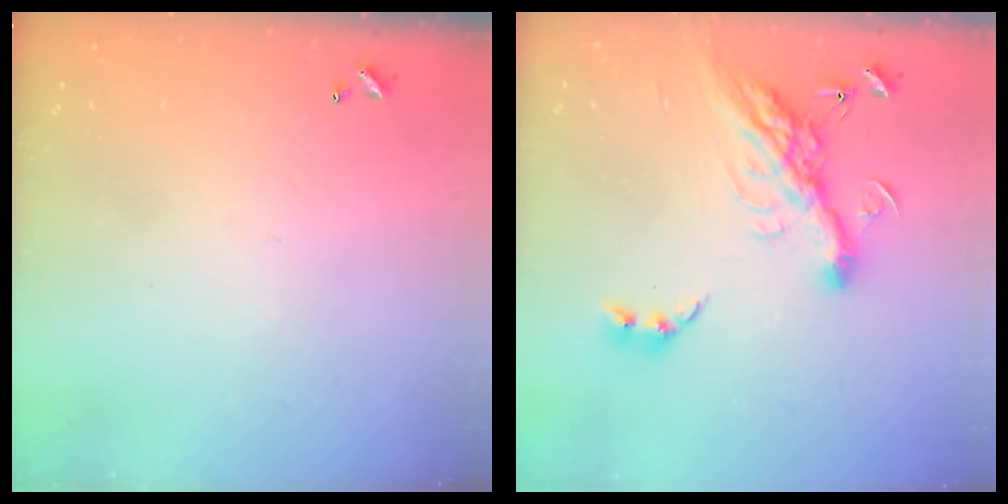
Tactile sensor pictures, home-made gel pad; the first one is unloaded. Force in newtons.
{"total": 16.4, "press": 16.3, "slide": 2.0}